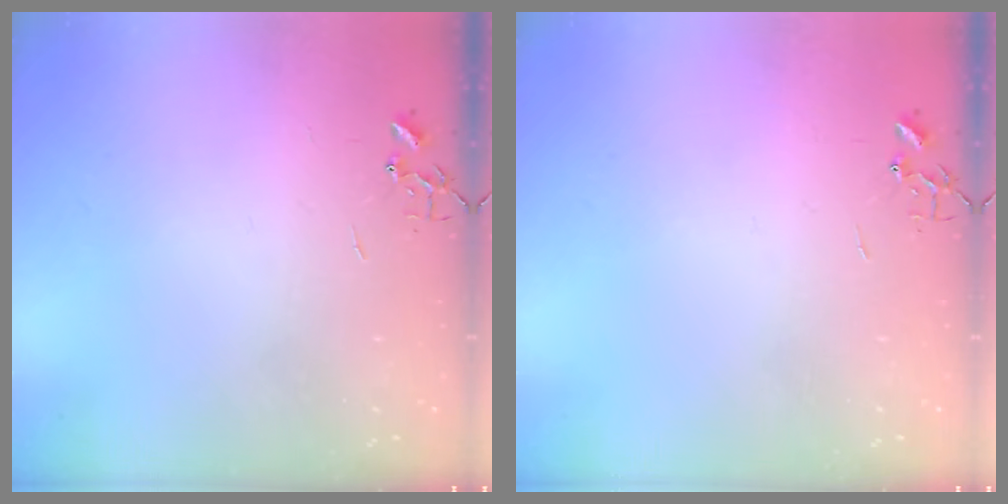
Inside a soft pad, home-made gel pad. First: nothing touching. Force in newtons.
{"total": 0.0}